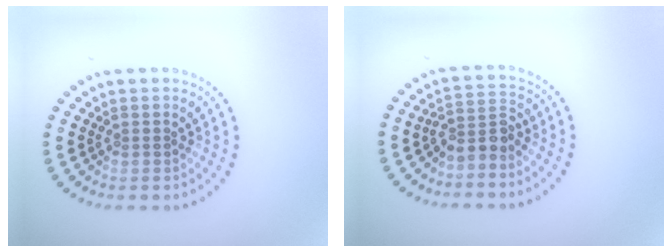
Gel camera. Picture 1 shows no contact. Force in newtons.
{"total": 2.6, "press": 1.9, "slide": 1.8}